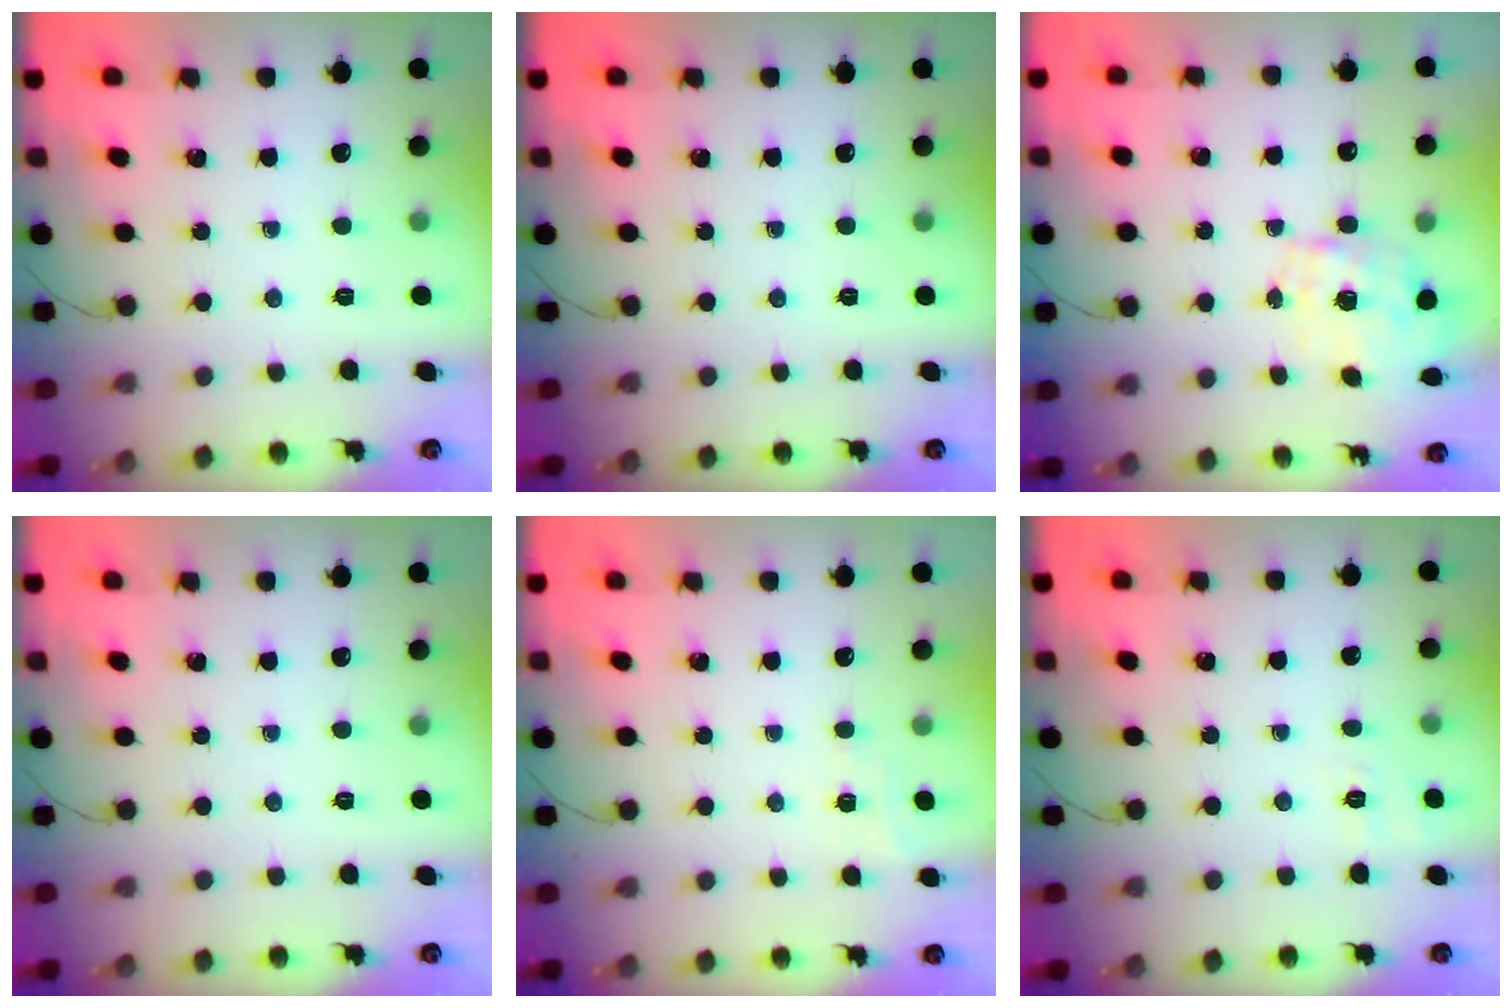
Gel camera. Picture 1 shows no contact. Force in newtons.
{"total": 0.0}
{"total": 1.6, "press": 1.5, "slide": 0.6}
{"total": 0.0}
{"total": 4.5, "press": 4.3, "slide": 1.5}
{"total": 2.0, "press": 0.8, "slide": 1.8}